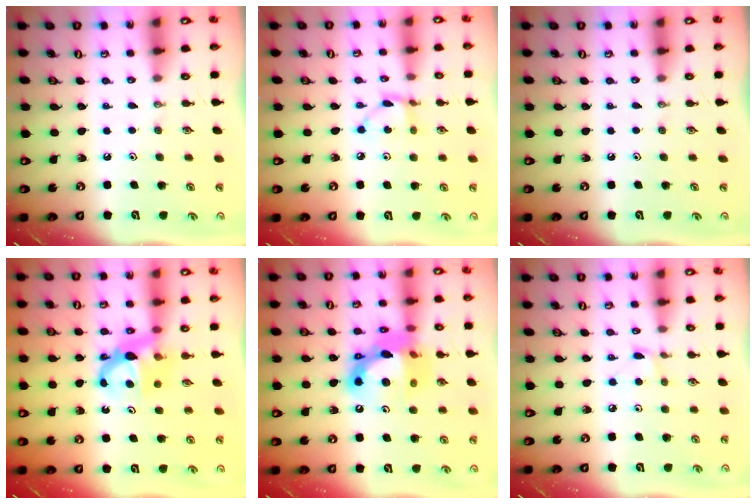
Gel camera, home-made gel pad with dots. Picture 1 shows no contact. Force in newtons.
{"total": 4.4, "press": 4.4, "slide": 0.2}
{"total": 0.0}
{"total": 7.3, "press": 7.3, "slide": 0.5}
{"total": 16.1, "press": 16.0, "slide": 1.4}
{"total": 3.7, "press": 3.7, "slide": 0.4}